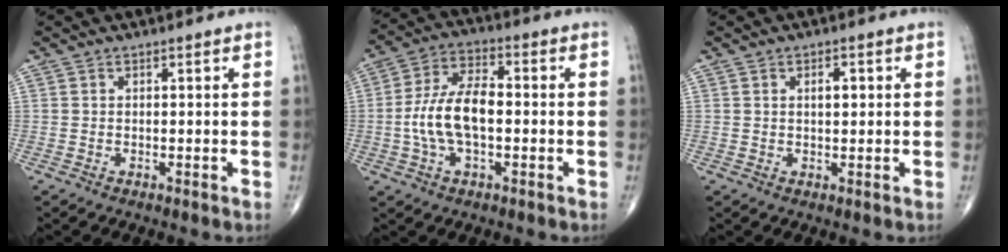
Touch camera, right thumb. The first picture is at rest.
{"total": 11.5, "force": [-1.3, 5.7, 9.9], "torque": [-0.199, 0.028, -0.029]}
{"total": 2.5, "force": [0.6, 1.2, 2.0], "torque": [-0.028, 0.000, 0.009]}